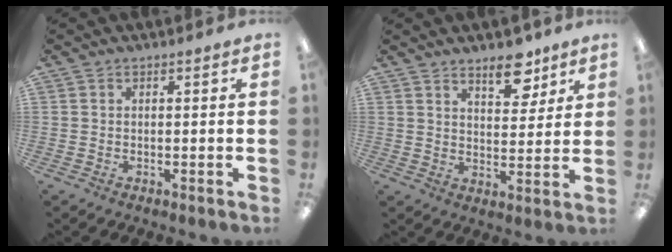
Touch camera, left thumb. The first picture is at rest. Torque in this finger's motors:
{"motor_torque": [0.08, 0.13, -0.06, -0.19, 0.04]}